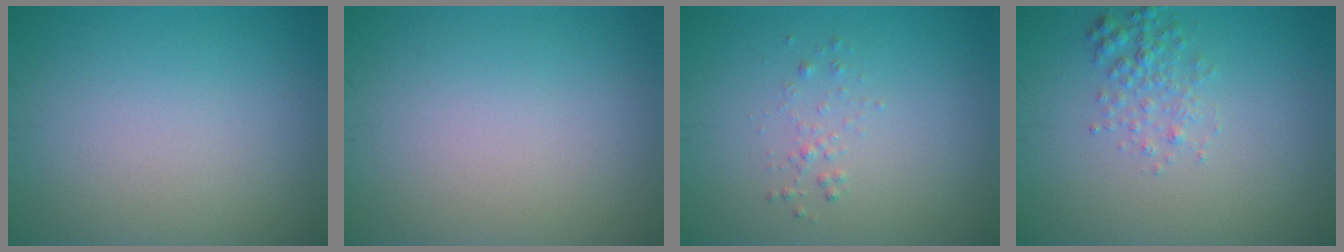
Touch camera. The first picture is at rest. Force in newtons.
{"total": 0.0}
{"total": 0.9, "press": 0.9, "slide": 0.0}
{"total": 2.0, "press": 2.0, "slide": 0.1}